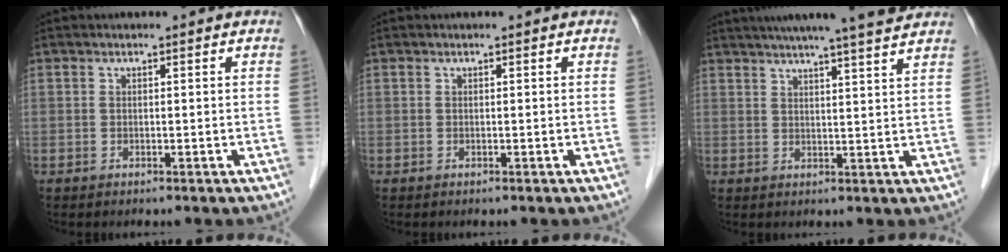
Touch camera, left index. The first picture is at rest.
{"total": 0.0}
{"total": 14.0, "force": [12.2, -0.2, 6.8], "torque": [-0.112, 0.017, 0.157]}